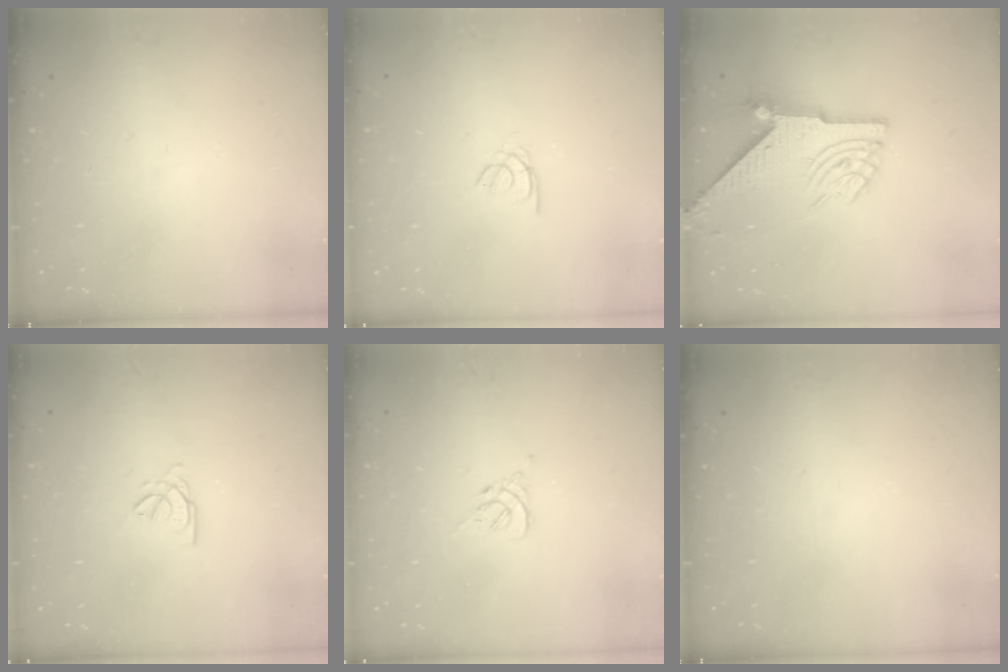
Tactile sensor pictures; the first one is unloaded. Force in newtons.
{"total": 2.2, "press": 2.2, "slide": 0.2}
{"total": 8.8, "press": 8.7, "slide": 1.3}
{"total": 2.6, "press": 2.6, "slide": 0.1}
{"total": 1.2, "press": 1.1, "slide": 0.5}
{"total": 0.0}